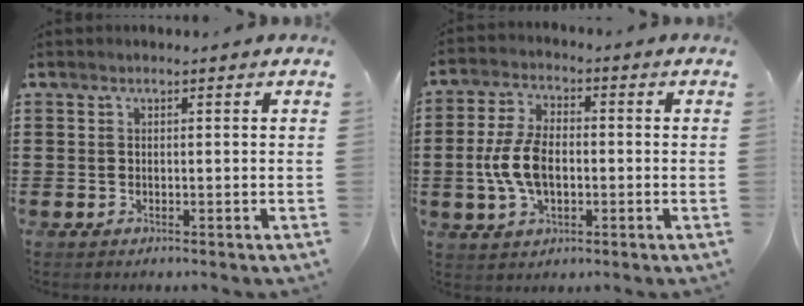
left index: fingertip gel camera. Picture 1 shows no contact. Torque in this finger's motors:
{"motor_torque": [1.53, 0.48, 0.67, 0.14]}